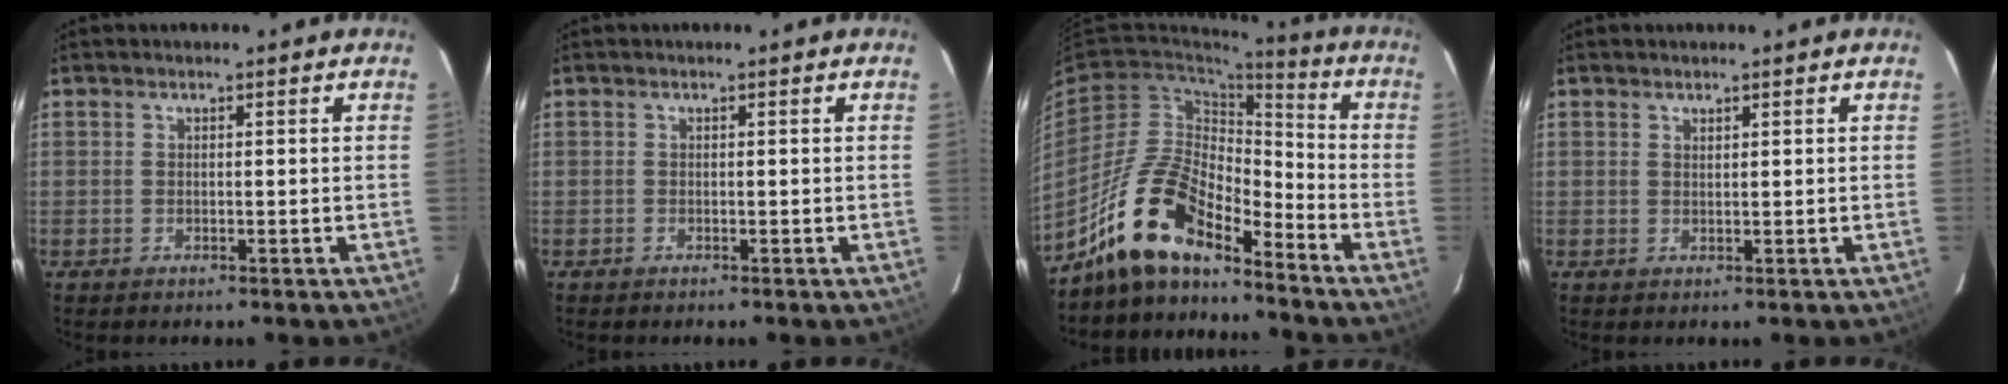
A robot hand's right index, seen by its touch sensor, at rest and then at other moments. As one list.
[{"total": 0.0}, {"total": 14.8, "force": [-11.7, 4.8, 7.6], "torque": [-0.151, 0.007, -0.228]}, {"total": 0.7, "force": [0.7, 0.3, 0.2], "torque": [-0.005, 0.000, 0.012]}]